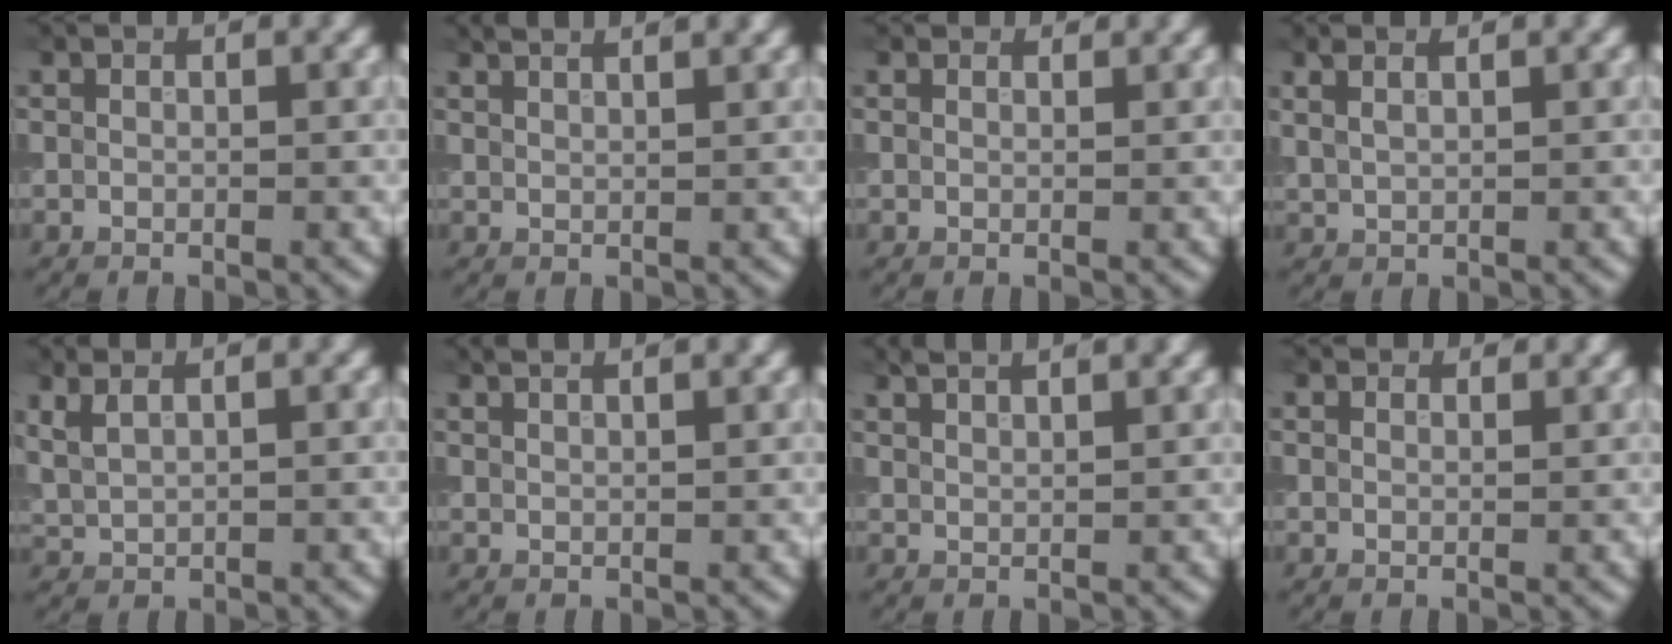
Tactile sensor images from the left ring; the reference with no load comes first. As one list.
[{"total": 3.1, "force": [2.6, 0.7, 1.5], "torque": [-0.013, 0.021, 0.021]}, {"total": 1.3, "force": [1.1, 0.5, 0.3], "torque": [-0.014, 0.001, 0.013]}, {"total": 1.7, "force": [1.2, 0.4, 1.2], "torque": [-0.027, 0.006, 0.025]}, {"total": 1.6, "force": [1.2, 0.2, 1.0], "torque": [-0.031, 0.004, 0.034]}, {"total": 2.8, "force": [2.3, 0.6, 1.4], "torque": [-0.011, 0.017, 0.019]}, {"total": 3.6, "force": [3.0, 0.8, 1.8], "torque": [-0.023, 0.021, 0.030]}, {"total": 2.4, "force": [2.1, 0.9, 0.6], "torque": [-0.023, -0.001, 0.037]}]